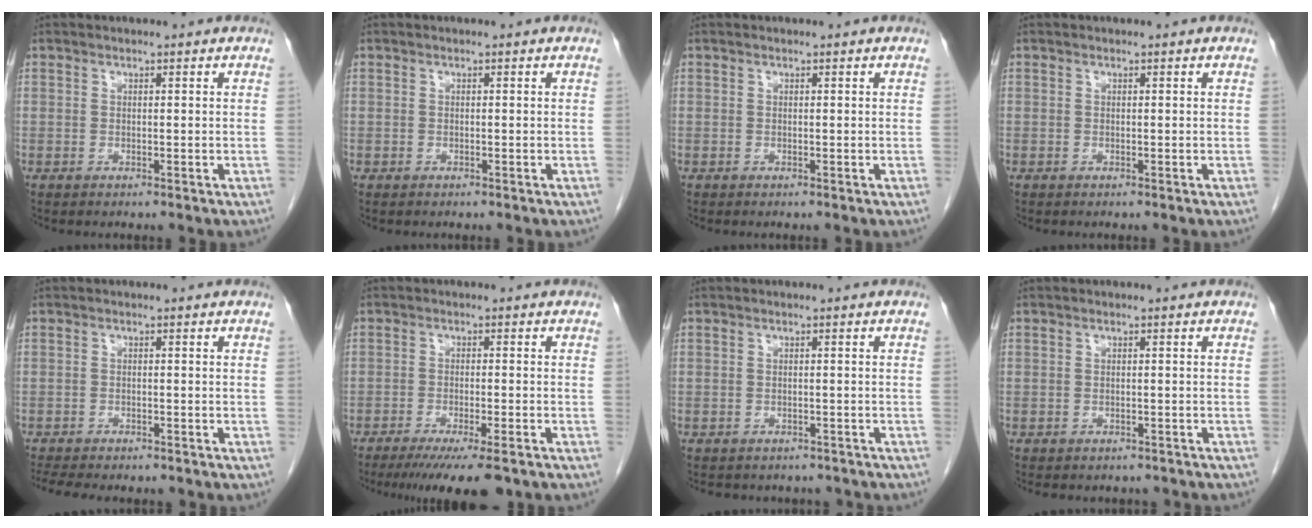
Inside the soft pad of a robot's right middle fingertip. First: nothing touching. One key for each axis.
{"total": 0.0}
{"total": 0.0}
{"total": 0.0}
{"total": 8.8, "fx": -7.5, "fy": 2.3, "fz": 4.0, "tx": -0.056, "ty": 0.002, "tz": -0.100}
{"total": 10.9, "fx": -8.6, "fy": 1.0, "fz": 6.7, "tx": -0.087, "ty": -0.020, "tz": -0.128}
{"total": 8.0, "fx": -6.9, "fy": 3.5, "fz": 2.0, "tx": -0.027, "ty": 0.010, "tz": -0.069}
{"total": 7.2, "fx": -6.2, "fy": 2.8, "fz": 2.2, "tx": -0.024, "ty": 0.006, "tz": -0.065}